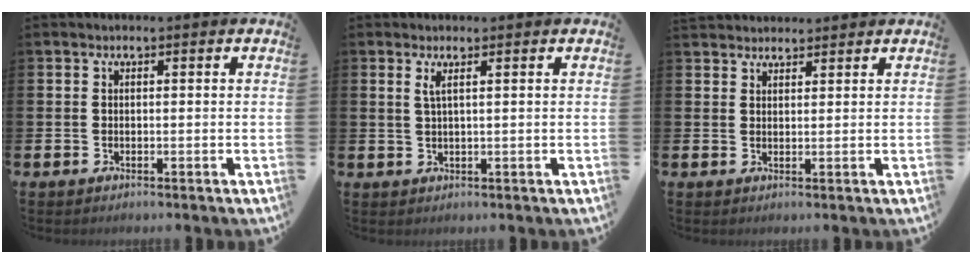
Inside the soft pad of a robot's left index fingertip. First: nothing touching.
{"total": 1.4, "force": [1.0, -0.1, 0.9], "torque": [-0.025, 0.001, 0.020]}
{"total": 2.3, "force": [2.2, 0.7, -0.1], "torque": [-0.002, -0.007, 0.041]}